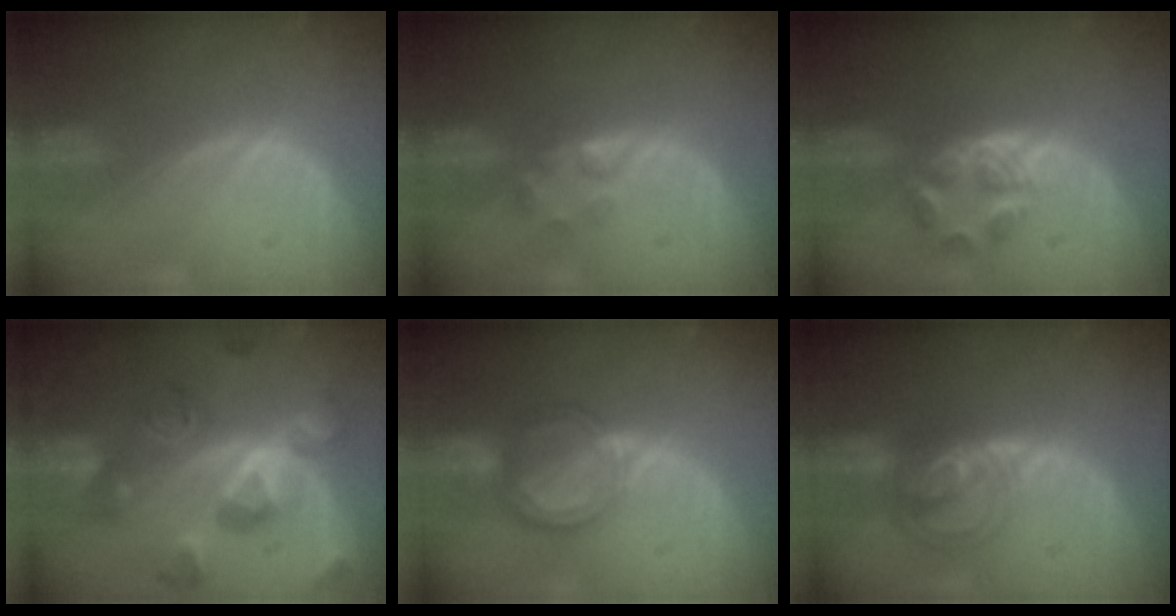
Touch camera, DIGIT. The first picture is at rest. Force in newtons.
{"total": 2.2, "press": 2.2, "slide": 0.2}
{"total": 5.9, "press": 5.0, "slide": 3.3}
{"total": 11.2, "press": 11.2, "slide": 1.1}
{"total": 6.1, "press": 5.5, "slide": 2.7}
{"total": 6.1, "press": 6.0, "slide": 1.1}